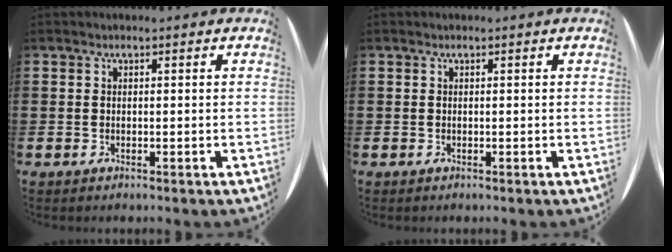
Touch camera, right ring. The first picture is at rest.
{"total": 0.0}